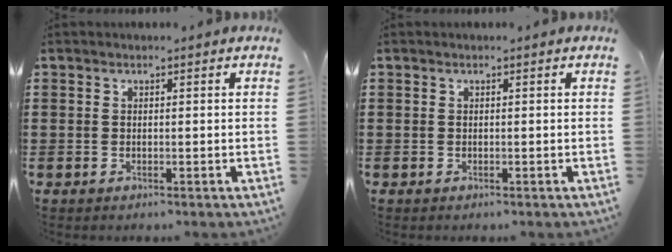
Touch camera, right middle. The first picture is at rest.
{"total": 0.0}